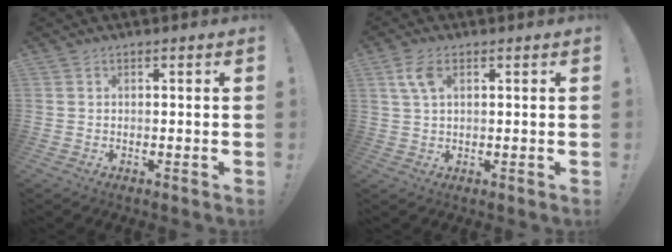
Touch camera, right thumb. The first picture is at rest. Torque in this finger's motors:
{"motor_torque": [0.63, 0.57, 0.38, -0.06, 0.02]}